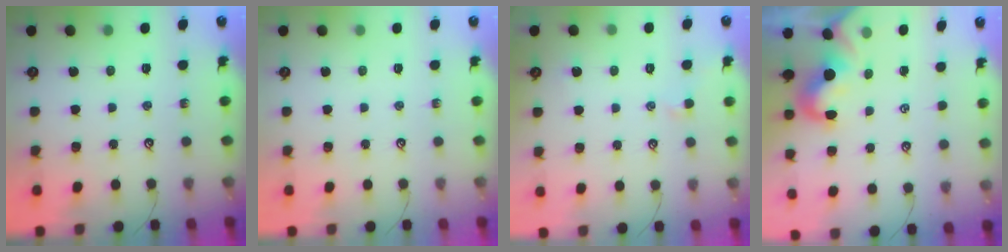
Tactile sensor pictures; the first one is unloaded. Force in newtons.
{"total": 0.0}
{"total": 0.7, "press": 0.5, "slide": 0.5}
{"total": 1.8, "press": 1.6, "slide": 0.8}